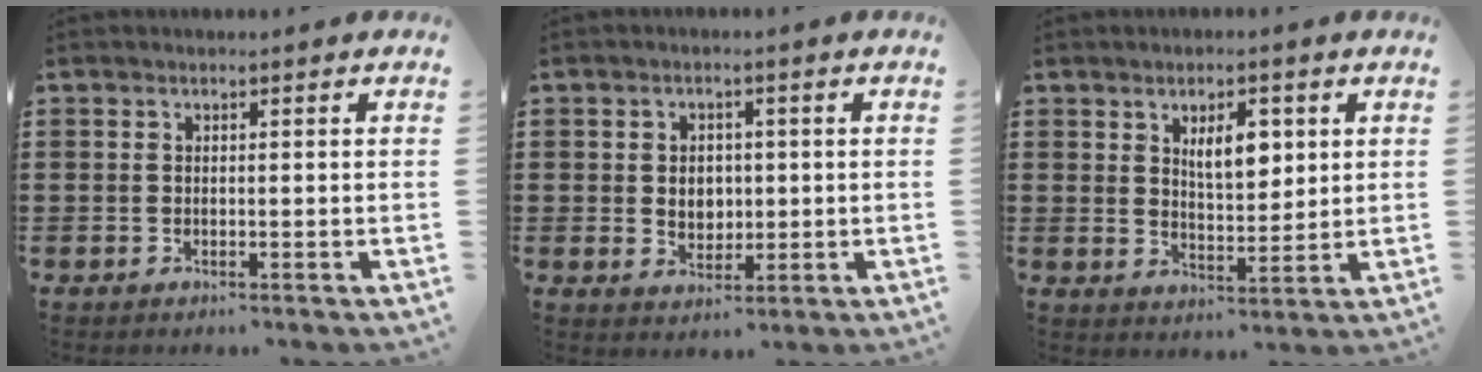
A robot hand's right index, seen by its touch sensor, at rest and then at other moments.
{"total": 3.7, "force": [0.0, 3.0, 2.3], "torque": [-0.037, 0.002, -0.006]}
{"total": 5.7, "force": [2.1, 2.8, 4.5], "torque": [-0.073, 0.000, 0.030]}